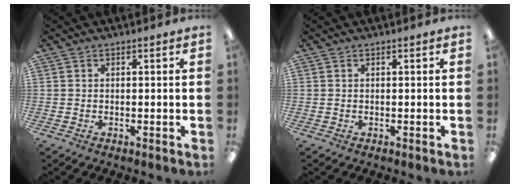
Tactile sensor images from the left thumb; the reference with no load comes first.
{"total": 0.0}